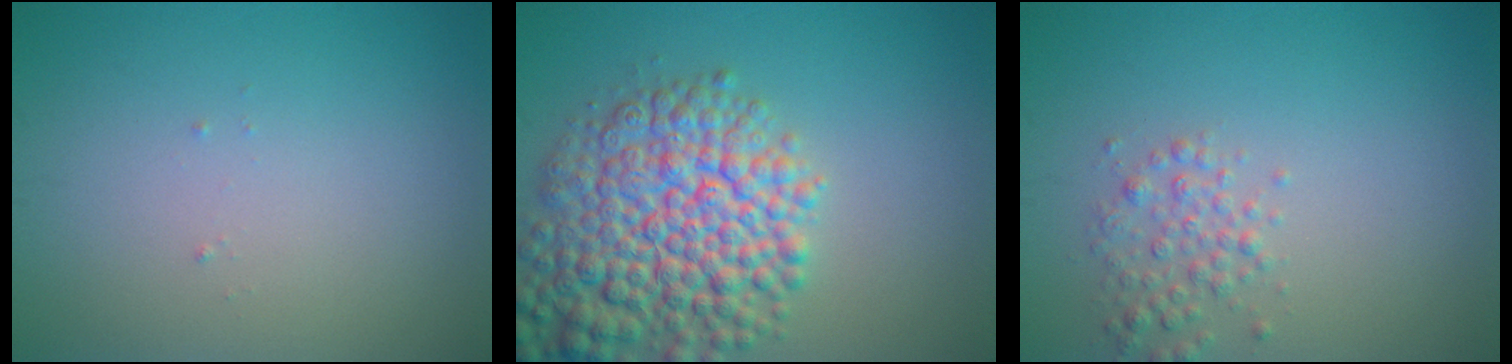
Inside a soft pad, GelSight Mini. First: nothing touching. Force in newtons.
{"total": 9.5, "press": 9.4, "slide": 0.4}
{"total": 2.1, "press": 2.1, "slide": 0.0}